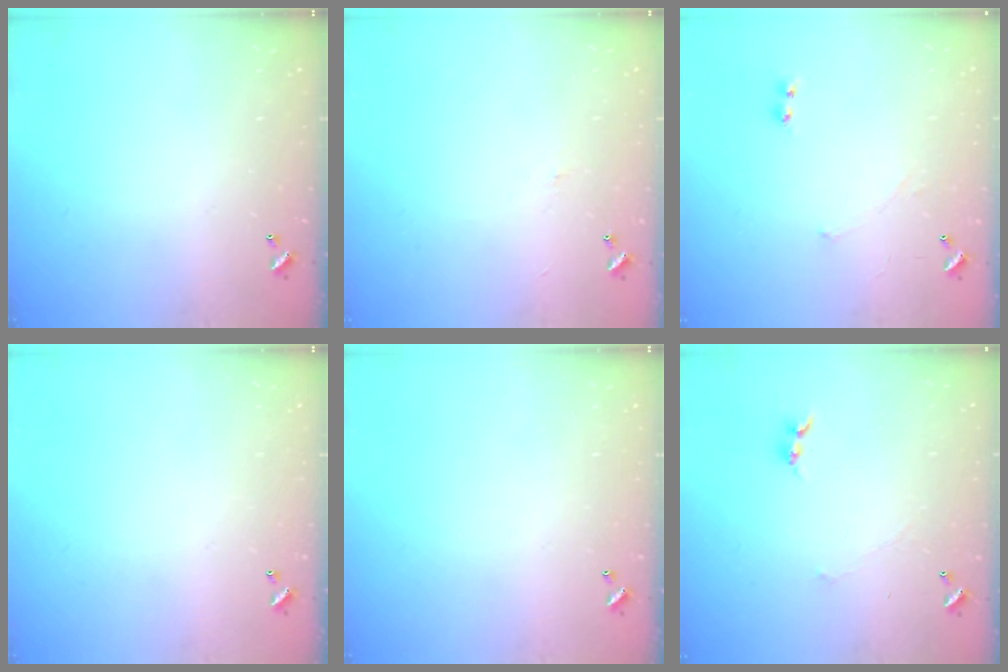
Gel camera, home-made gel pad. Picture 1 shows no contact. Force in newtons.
{"total": 1.8, "press": 1.7, "slide": 0.6}
{"total": 2.4, "press": 2.3, "slide": 0.5}
{"total": 0.0}
{"total": 0.0}
{"total": 1.4, "press": 1.3, "slide": 0.4}